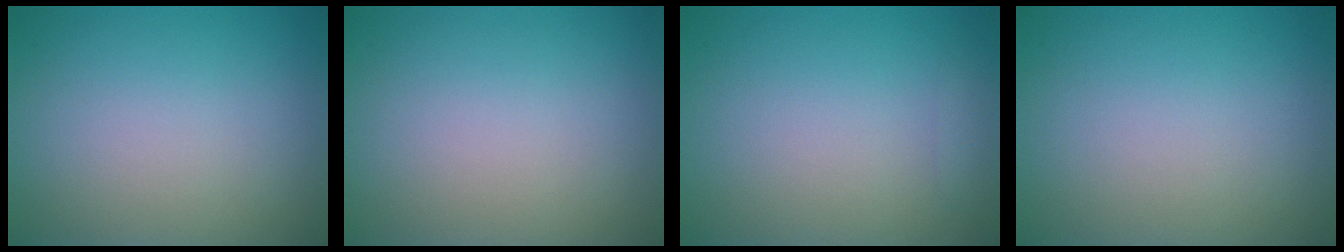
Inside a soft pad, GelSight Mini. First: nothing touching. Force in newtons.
{"total": 0.0}
{"total": 0.7, "press": 0.7, "slide": 0.1}
{"total": 0.0}